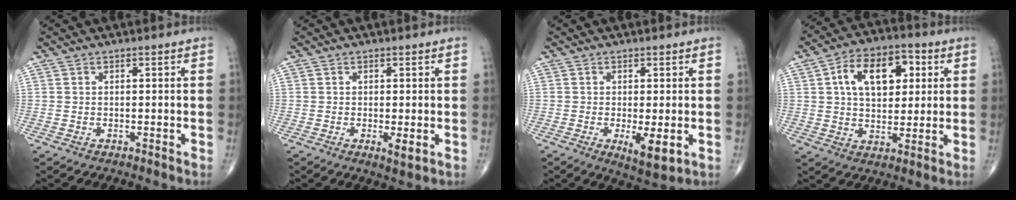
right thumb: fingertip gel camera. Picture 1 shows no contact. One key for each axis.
{"total": 2.6, "fx": -0.5, "fy": 0.7, "fz": 2.4, "tx": -0.041, "ty": -0.010, "tz": -0.007}
{"total": 6.1, "fx": -1.4, "fy": 1.9, "fz": 5.6, "tx": -0.091, "ty": -0.019, "tz": -0.017}
{"total": 14.2, "fx": 4.0, "fy": 8.5, "fz": 10.7, "tx": -0.143, "ty": 0.006, "tz": 0.061}